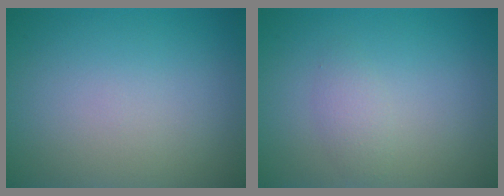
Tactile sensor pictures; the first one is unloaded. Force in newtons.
{"total": 1.3, "press": 1.3, "slide": 0.1}